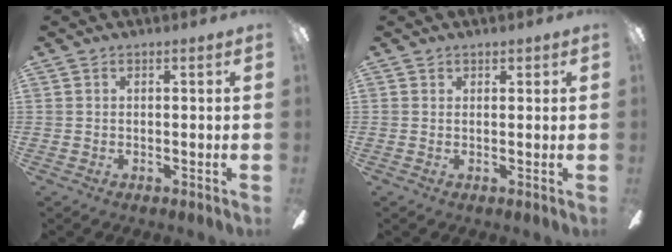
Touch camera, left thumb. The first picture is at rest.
{"total": 1.0, "force": [0.8, 0.4, 0.4], "torque": [0.000, -0.004, 0.013]}